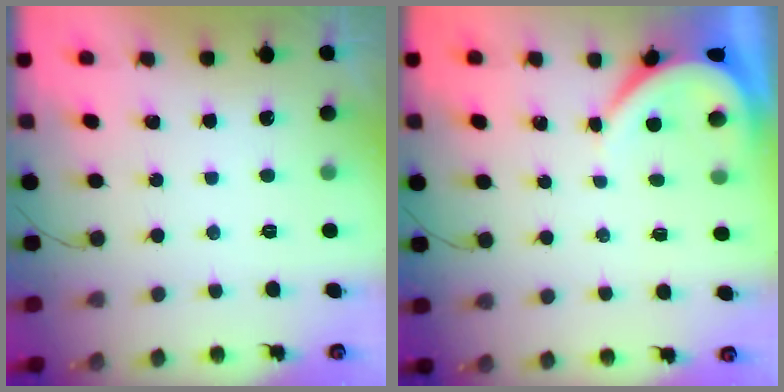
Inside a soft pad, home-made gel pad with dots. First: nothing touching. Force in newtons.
{"total": 4.3, "press": 4.3, "slide": 0.3}